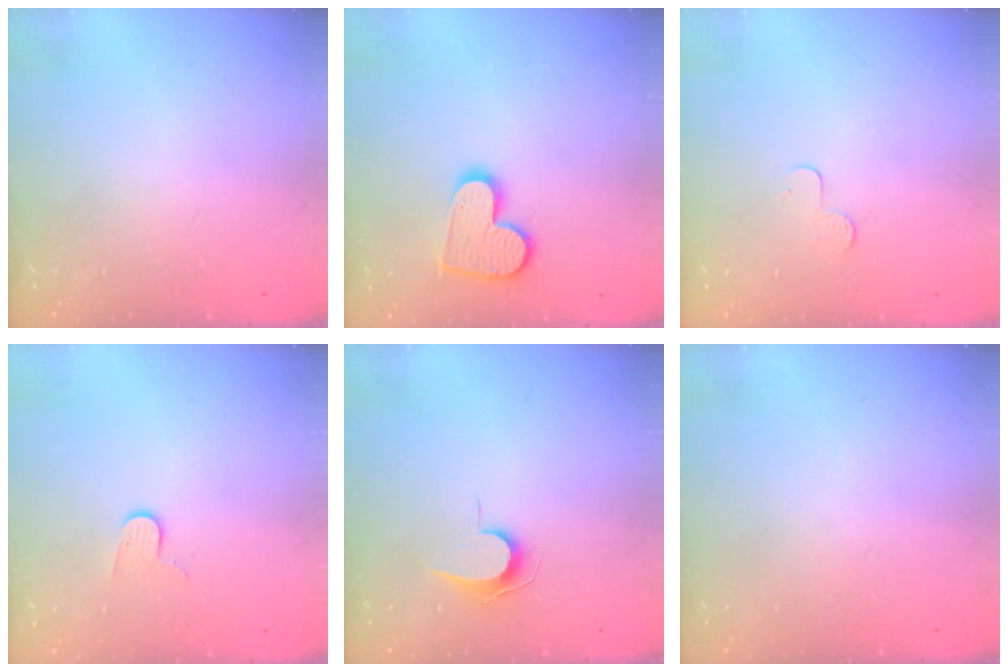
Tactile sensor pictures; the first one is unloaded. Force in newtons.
{"total": 11.8, "press": 11.8, "slide": 0.8}
{"total": 3.9, "press": 3.9, "slide": 0.4}
{"total": 6.0, "press": 6.0, "slide": 0.2}
{"total": 6.9, "press": 6.8, "slide": 0.7}
{"total": 0.8, "press": 0.5, "slide": 0.6}